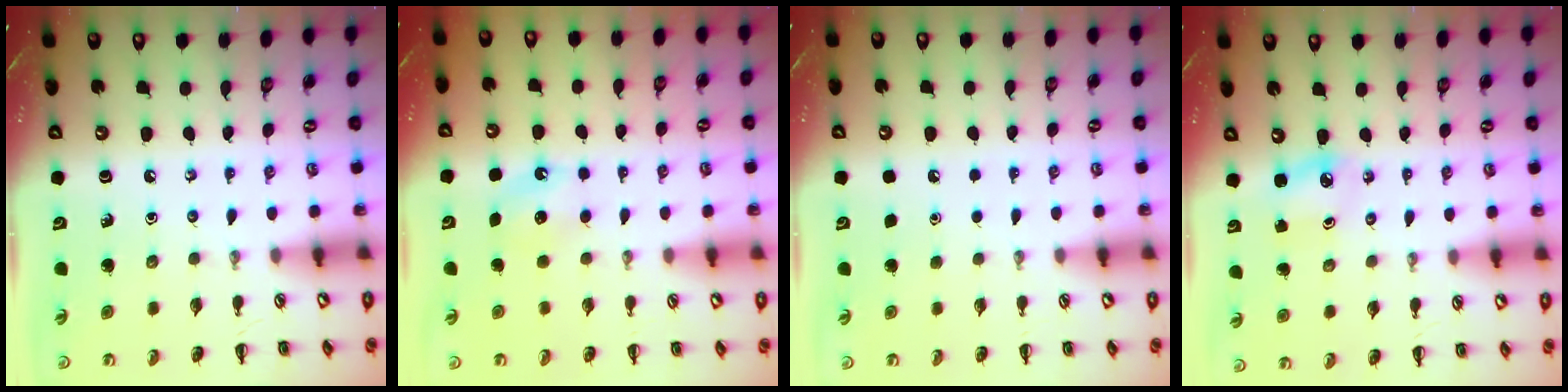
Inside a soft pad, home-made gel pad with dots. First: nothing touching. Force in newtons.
{"total": 4.6, "press": 4.5, "slide": 1.3}
{"total": 1.8, "press": 1.8, "slide": 0.1}
{"total": 3.8, "press": 3.7, "slide": 0.8}